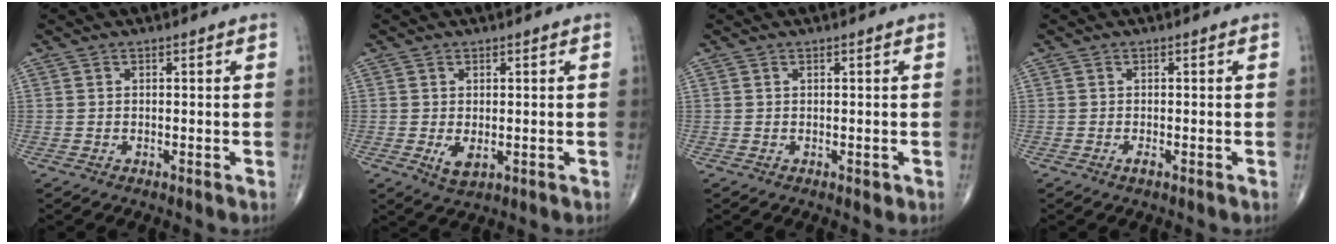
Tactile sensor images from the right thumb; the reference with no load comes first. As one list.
[{"total": 3.1, "force": [-0.5, 1.6, 2.6], "torque": [-0.042, -0.008, 0.000]}, {"total": 0.7, "force": [0.0, 0.4, 0.5], "torque": [-0.006, -0.001, 0.002]}, {"total": 0.8, "force": [-0.4, 0.2, 0.7], "torque": [-0.013, -0.002, -0.008]}]